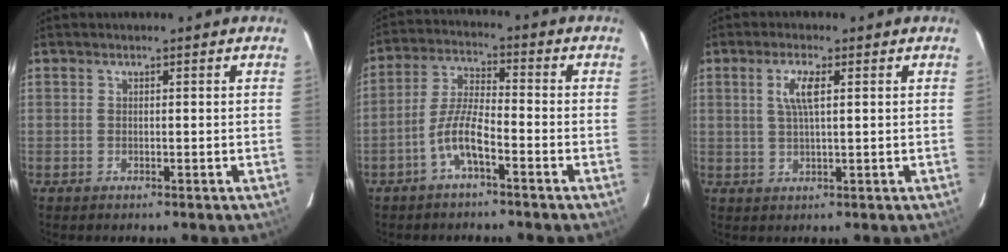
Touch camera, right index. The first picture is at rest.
{"total": 6.5, "force": [-3.7, 1.3, 5.2], "torque": [-0.115, 0.011, -0.070]}
{"total": 4.1, "force": [1.3, 0.7, 3.9], "torque": [-0.076, 0.002, 0.024]}